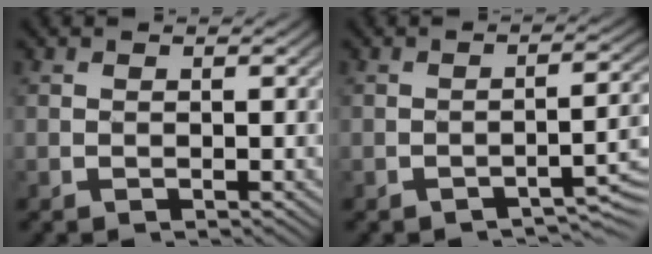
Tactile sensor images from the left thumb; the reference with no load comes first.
{"total": 4.0, "force": [-2.6, 0.9, 2.9], "torque": [-0.034, 0.012, -0.042]}